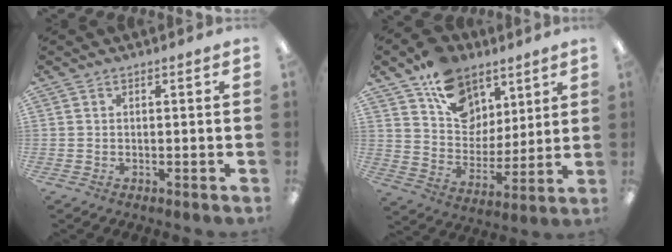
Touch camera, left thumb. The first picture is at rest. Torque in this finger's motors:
{"motor_torque": [2.02, 1.70, 1.00, -1.05, 0.35]}